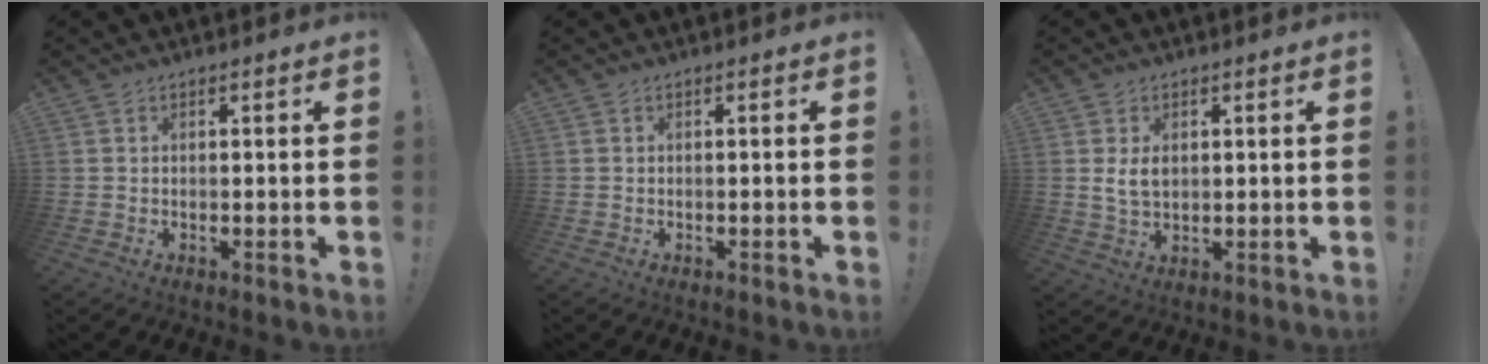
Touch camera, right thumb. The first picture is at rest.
{"total": 0.0}
{"total": 5.0, "force": [1.2, 3.4, 3.5], "torque": [-0.050, 0.001, 0.022]}